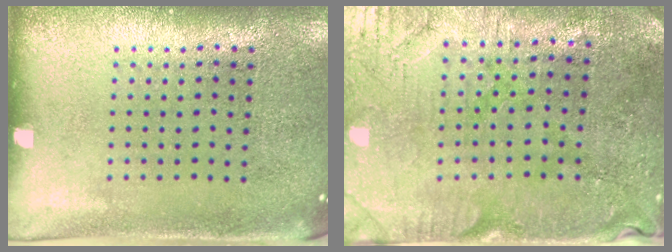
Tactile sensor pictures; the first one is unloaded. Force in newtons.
{"total": 0.6, "press": 0.5, "slide": 0.3}